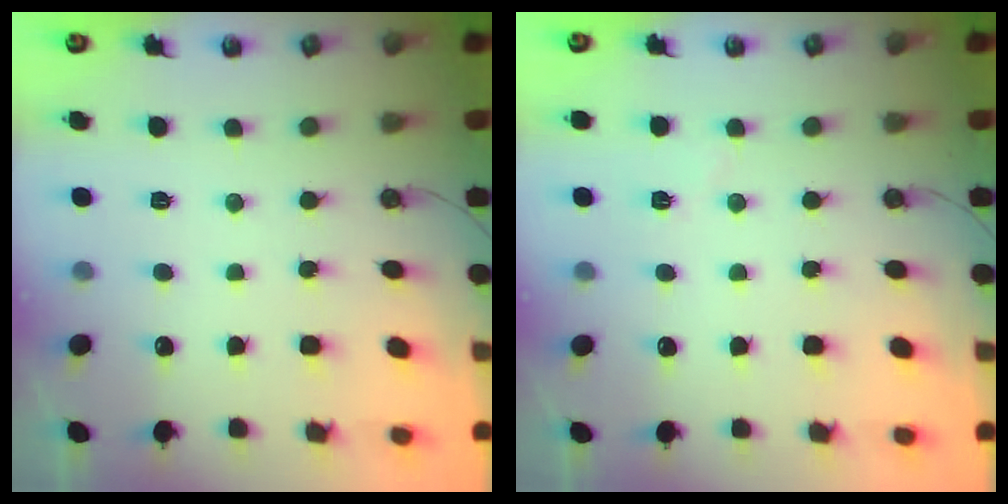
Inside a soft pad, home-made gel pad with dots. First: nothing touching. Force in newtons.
{"total": 3.6, "press": 3.5, "slide": 0.9}